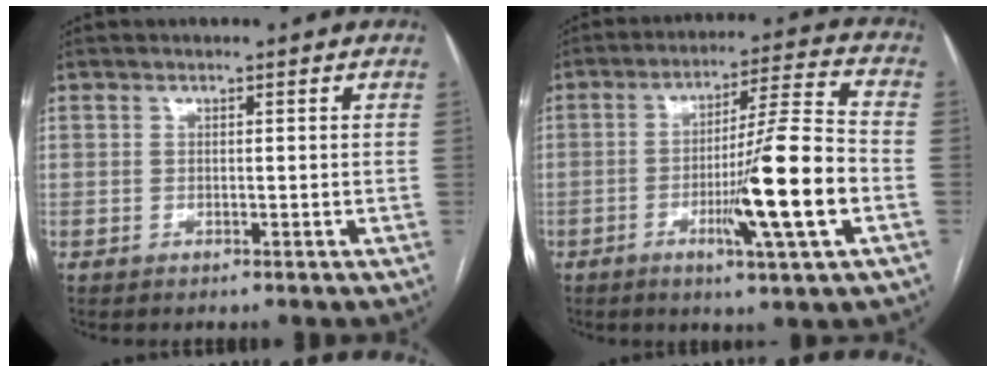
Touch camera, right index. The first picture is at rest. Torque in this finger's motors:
{"motor_torque": [2.14, 0.00, 1.05, 0.21]}